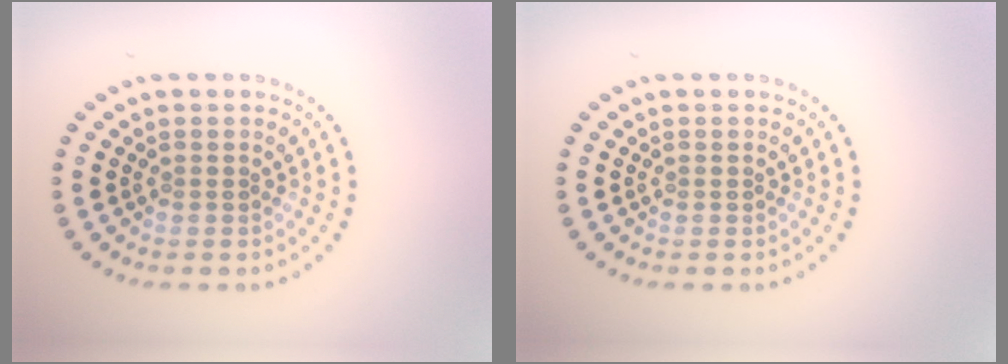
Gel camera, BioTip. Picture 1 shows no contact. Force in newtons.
{"total": 0.0}